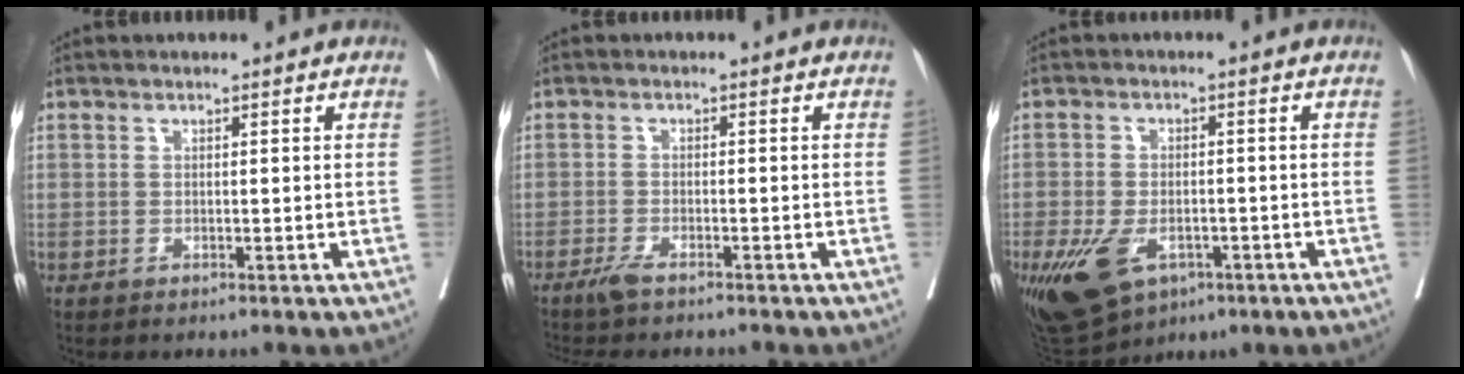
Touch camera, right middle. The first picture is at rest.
{"total": 3.8, "force": [-3.2, 0.7, 2.1], "torque": [-0.036, -0.007, -0.050]}
{"total": 12.2, "force": [-5.8, 7.2, 8.0], "torque": [-0.160, -0.009, -0.082]}